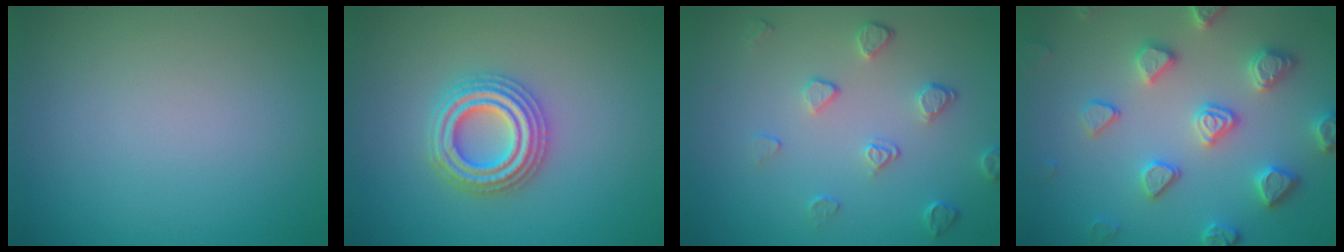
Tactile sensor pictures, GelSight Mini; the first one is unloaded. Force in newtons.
{"total": 4.3, "press": 4.2, "slide": 0.8}
{"total": 2.1, "press": 1.4, "slide": 1.5}
{"total": 4.7, "press": 4.5, "slide": 1.4}